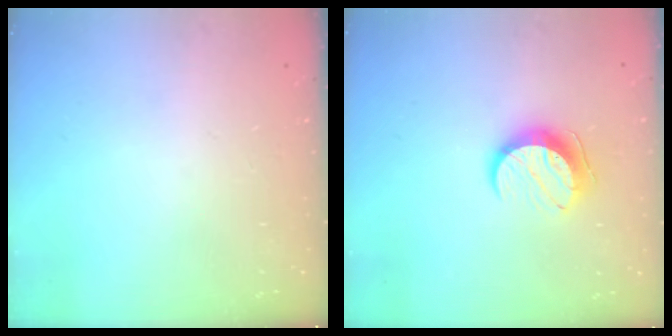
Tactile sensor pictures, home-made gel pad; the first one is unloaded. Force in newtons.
{"total": 9.6, "press": 9.6, "slide": 0.3}